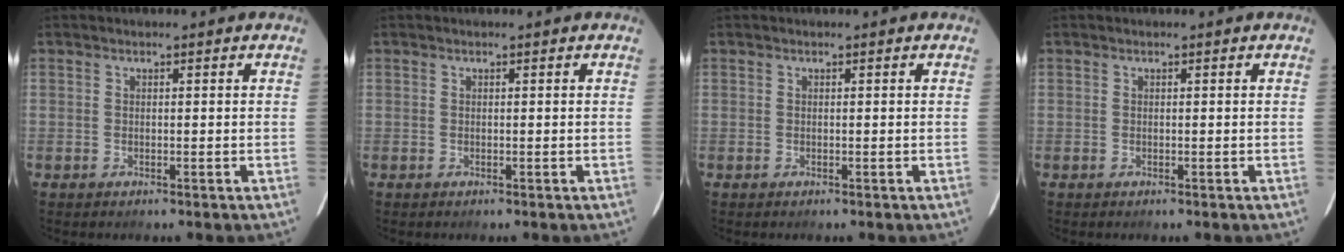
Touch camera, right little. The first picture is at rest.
{"total": 0.0}
{"total": 0.0}
{"total": 0.0}